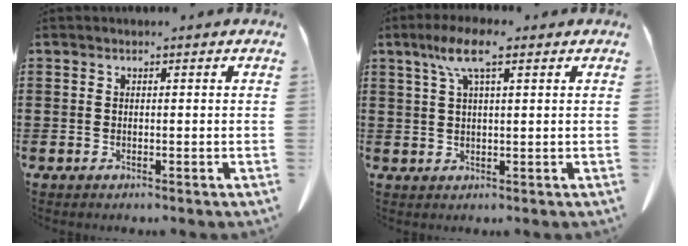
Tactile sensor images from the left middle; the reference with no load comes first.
{"total": 6.5, "force": [3.4, 1.3, 5.4], "torque": [-0.112, 0.010, 0.058]}